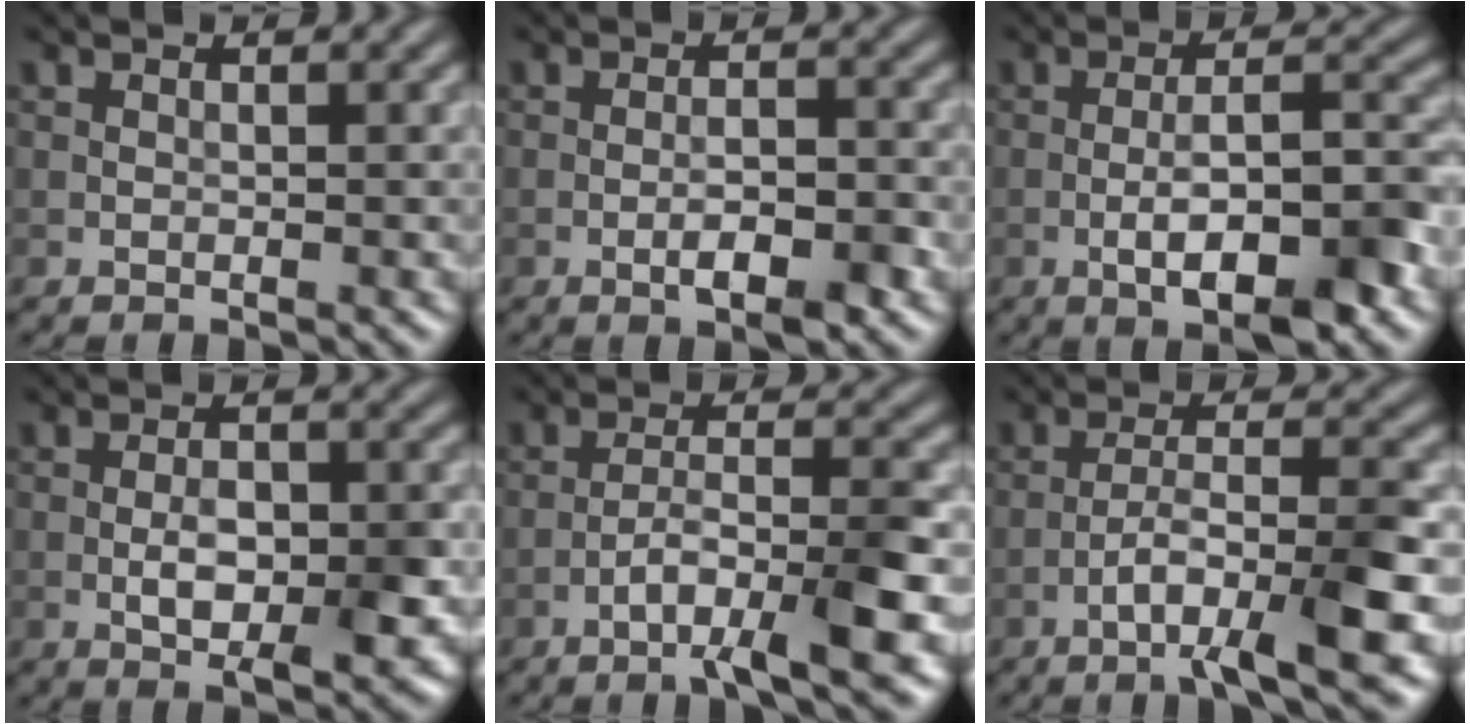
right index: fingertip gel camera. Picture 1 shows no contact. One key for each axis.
{"total": 3.5, "fx": -1.4, "fy": 1.1, "fz": 3.1, "tx": -0.055, "ty": 0.001, "tz": -0.024}
{"total": 7.5, "fx": -3.0, "fy": 2.1, "fz": 6.6, "tx": -0.105, "ty": 0.008, "tz": -0.051}
{"total": 5.1, "fx": -1.3, "fy": 2.1, "fz": 4.4, "tx": -0.075, "ty": 0.000, "tz": -0.021}
{"total": 6.7, "fx": -3.4, "fy": 1.2, "fz": 5.7, "tx": -0.095, "ty": 0.010, "tz": -0.058}
{"total": 7.6, "fx": -3.6, "fy": 1.6, "fz": 6.6, "tx": -0.108, "ty": 0.009, "tz": -0.061}